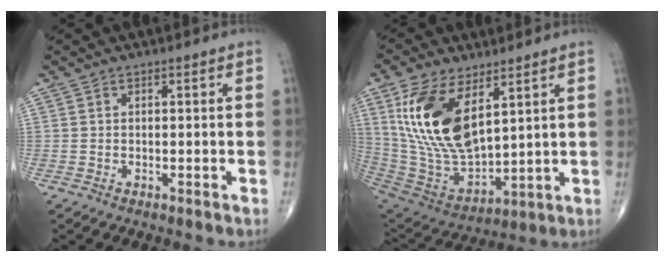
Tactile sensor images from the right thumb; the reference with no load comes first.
{"total": 19.7, "force": [7.3, 9.8, 15.4], "torque": [-0.288, -0.034, 0.155]}